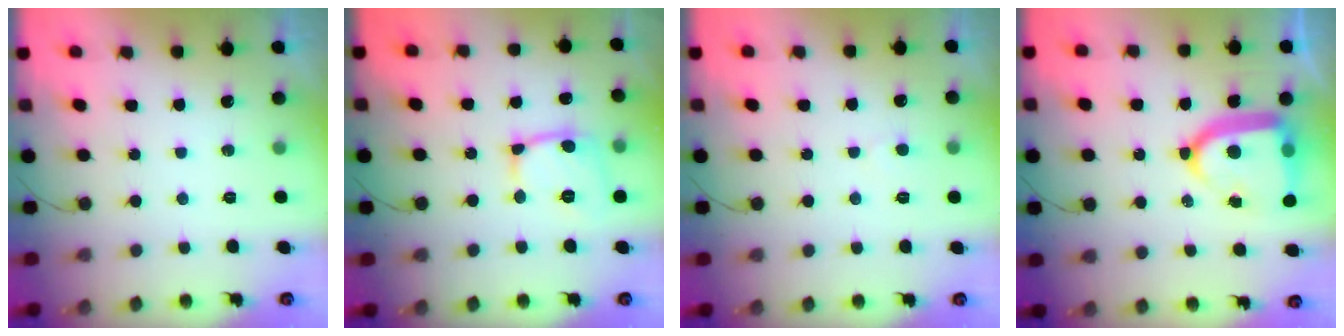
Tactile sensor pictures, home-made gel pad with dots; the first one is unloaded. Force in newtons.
{"total": 12.5, "press": 12.4, "slide": 1.2}
{"total": 2.8, "press": 2.8, "slide": 0.2}
{"total": 17.1, "press": 17.0, "slide": 1.6}